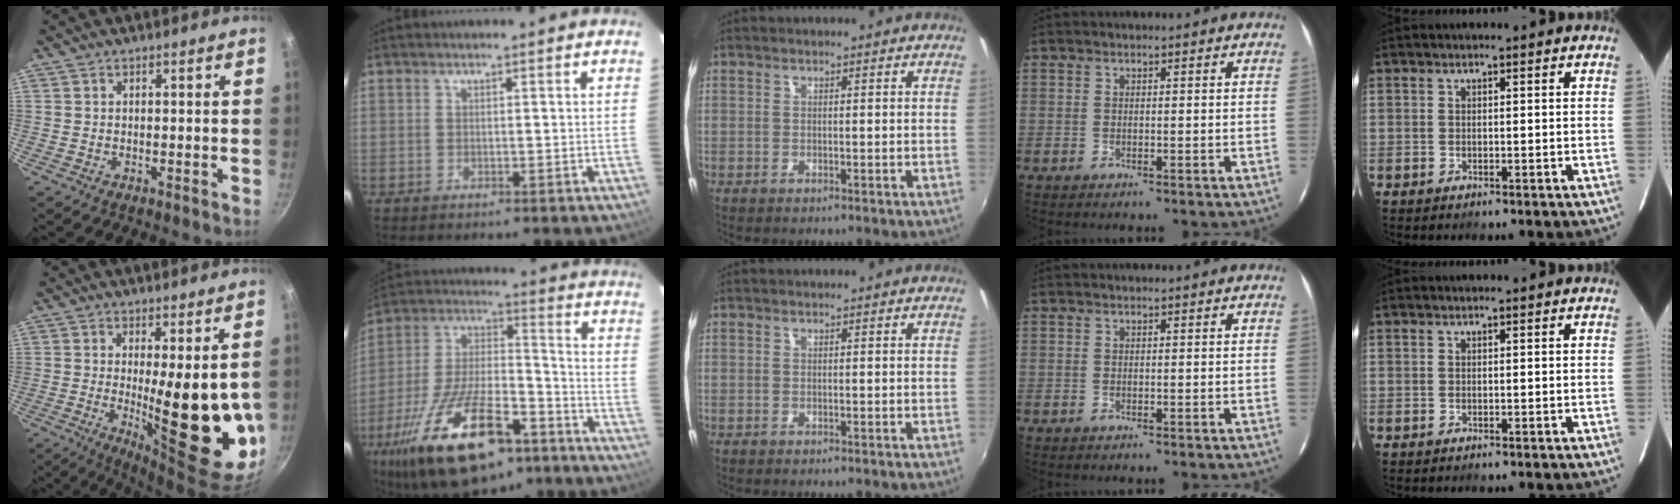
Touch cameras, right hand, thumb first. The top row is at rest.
{"thumb": {"total": 16.7, "force": [0.0, 4.8, 16.0], "torque": [-0.206, -0.038, 0.015]}, "index": {"total": 26.3, "force": [-15.3, 11.0, 18.3], "torque": [-0.351, -0.015, -0.245]}}